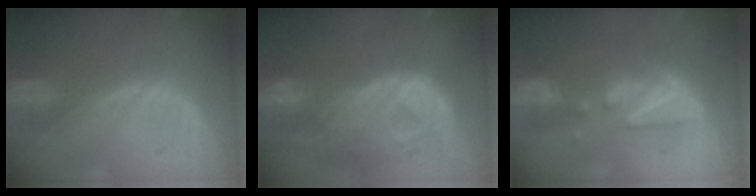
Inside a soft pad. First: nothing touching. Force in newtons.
{"total": 12.8, "press": 11.0, "slide": 6.7}
{"total": 8.6, "press": 8.0, "slide": 3.1}